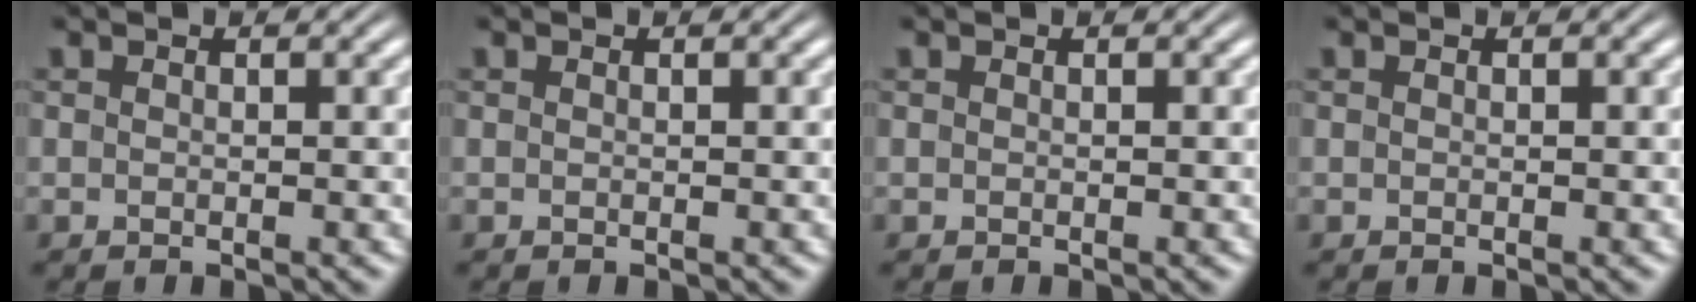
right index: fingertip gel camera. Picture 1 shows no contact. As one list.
[{"total": 0.0}, {"total": 0.0}, {"total": 0.0}]